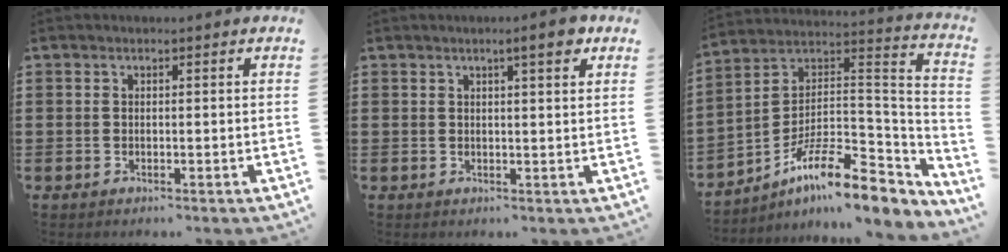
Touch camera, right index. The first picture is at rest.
{"total": 3.7, "force": [2.1, 0.5, 3.0], "torque": [-0.039, -0.005, 0.029]}
{"total": 12.4, "force": [-8.9, 3.5, 7.9], "torque": [-0.128, 0.008, -0.165]}